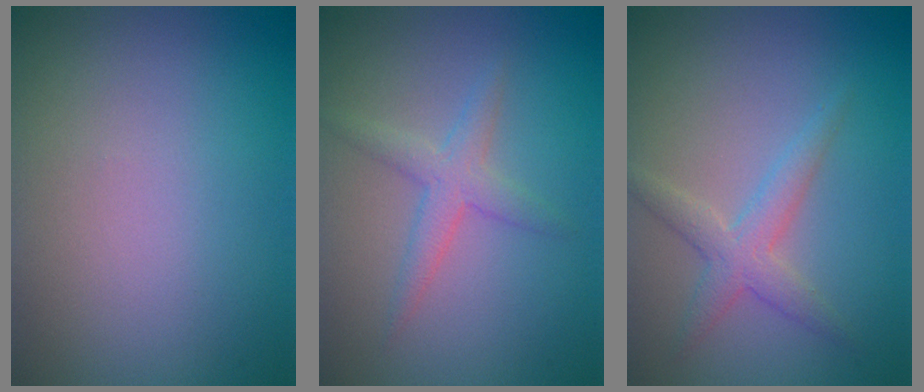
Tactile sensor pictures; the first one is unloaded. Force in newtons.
{"total": 2.4, "press": 2.4, "slide": 0.0}
{"total": 2.7, "press": 2.7, "slide": 0.1}